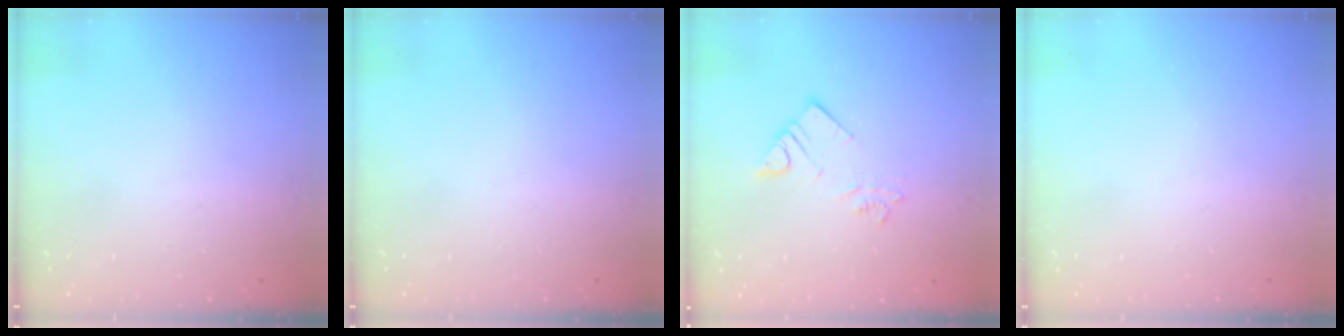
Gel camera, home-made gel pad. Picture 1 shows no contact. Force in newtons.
{"total": 0.0}
{"total": 5.1, "press": 5.1, "slide": 0.3}
{"total": 0.0}